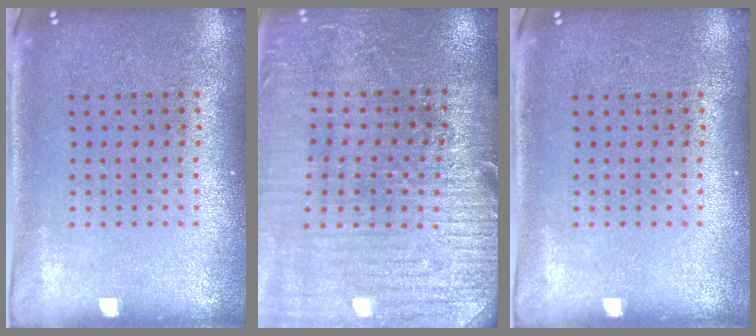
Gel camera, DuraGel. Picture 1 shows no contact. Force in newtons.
{"total": 3.0, "press": 3.0, "slide": 0.4}
{"total": 0.0}